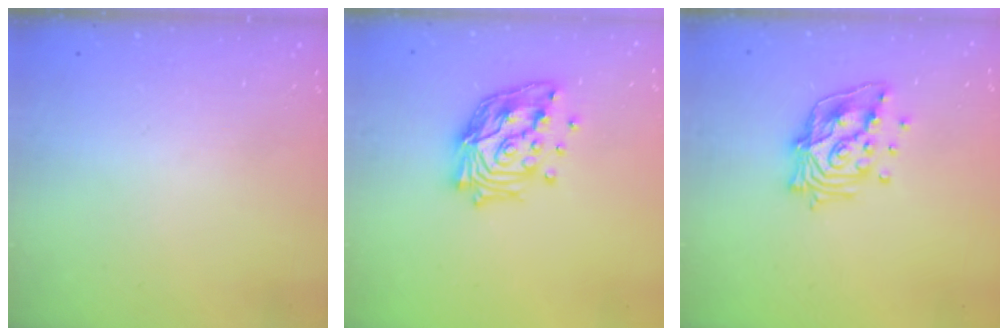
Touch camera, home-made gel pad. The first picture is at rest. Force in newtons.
{"total": 18.0, "press": 17.9, "slide": 2.4}
{"total": 14.7, "press": 14.6, "slide": 1.3}